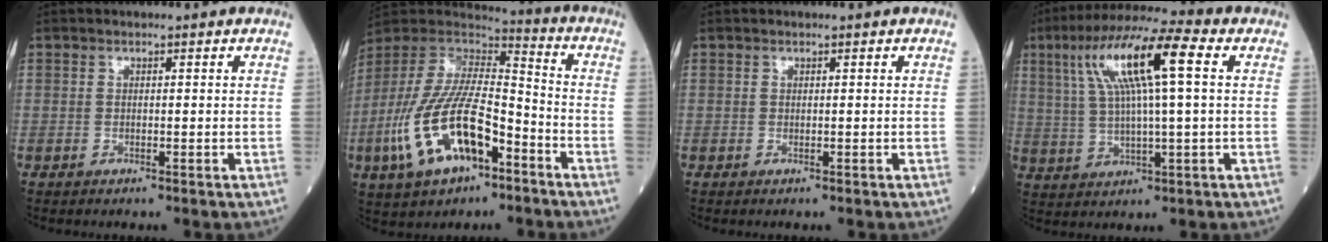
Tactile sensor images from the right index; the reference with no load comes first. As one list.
[{"total": 18.9, "force": [-7.8, 7.3, 15.6], "torque": [-0.339, -0.004, -0.138]}, {"total": 0.0}, {"total": 14.0, "force": [4.2, 1.6, 13.3], "torque": [-0.257, 0.032, 0.073]}]